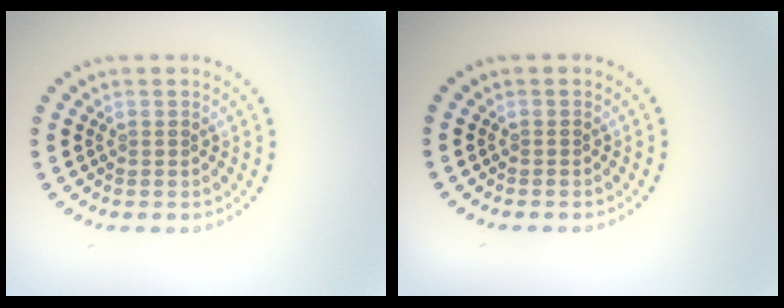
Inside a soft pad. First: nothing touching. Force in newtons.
{"total": 0.0}